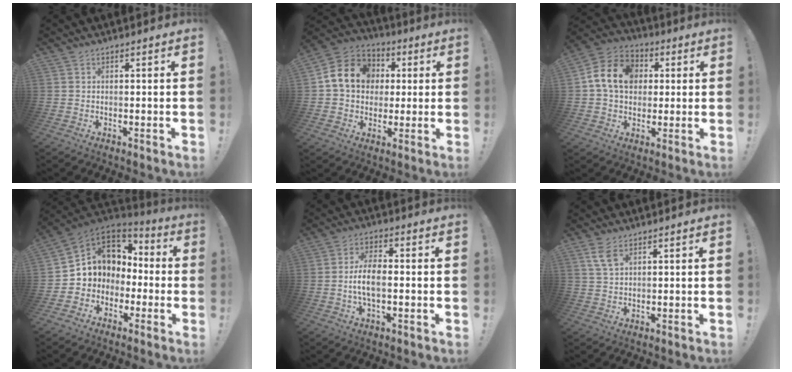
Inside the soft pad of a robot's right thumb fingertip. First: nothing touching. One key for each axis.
{"total": 14.8, "fx": 3.0, "fy": 12.4, "fz": 7.6, "tx": -0.122, "ty": 0.011, "tz": 0.063}
{"total": 14.0, "fx": 2.8, "fy": 11.0, "fz": 8.2, "tx": -0.138, "ty": 0.013, "tz": 0.059}
{"total": 9.0, "fx": 1.9, "fy": 8.4, "fz": 2.6, "tx": -0.047, "ty": -0.013, "tz": 0.052}
{"total": 7.9, "fx": -1.3, "fy": 3.5, "fz": 7.0, "tx": -0.138, "ty": 0.005, "tz": -0.024}
{"total": 4.9, "fx": 2.9, "fy": 1.8, "fz": 3.5, "tx": -0.065, "ty": -0.012, "tz": 0.054}